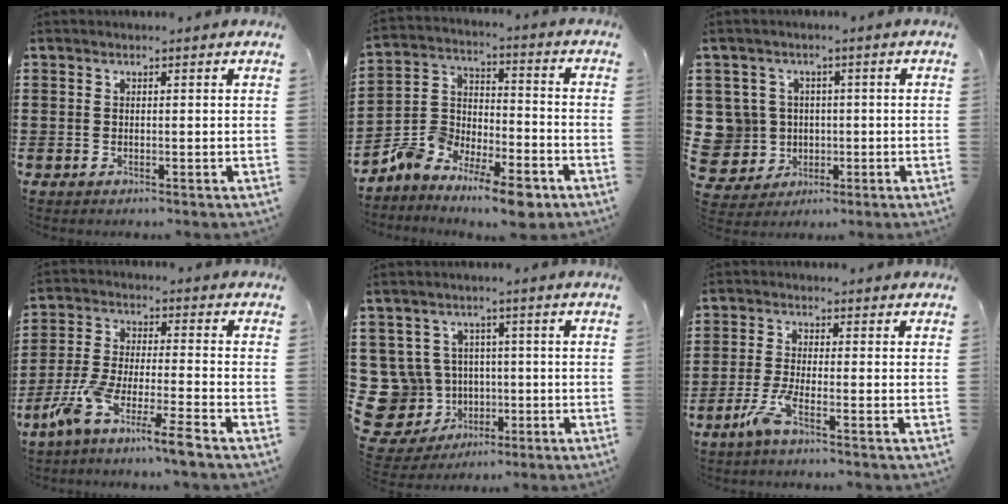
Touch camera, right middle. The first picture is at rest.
{"total": 8.9, "force": [-7.9, 2.7, 3.1], "torque": [-0.060, 0.022, -0.155]}
{"total": 7.0, "force": [0.3, 6.9, 1.5], "torque": [-0.079, 0.009, 0.007]}
{"total": 8.3, "force": [-7.0, -0.6, 4.4], "torque": [-0.110, -0.017, -0.145]}
{"total": 9.5, "force": [-0.5, 9.0, 3.0], "torque": [-0.118, 0.001, -0.006]}
{"total": 4.2, "force": [-2.4, 0.1, 3.5], "torque": [-0.087, -0.016, -0.049]}